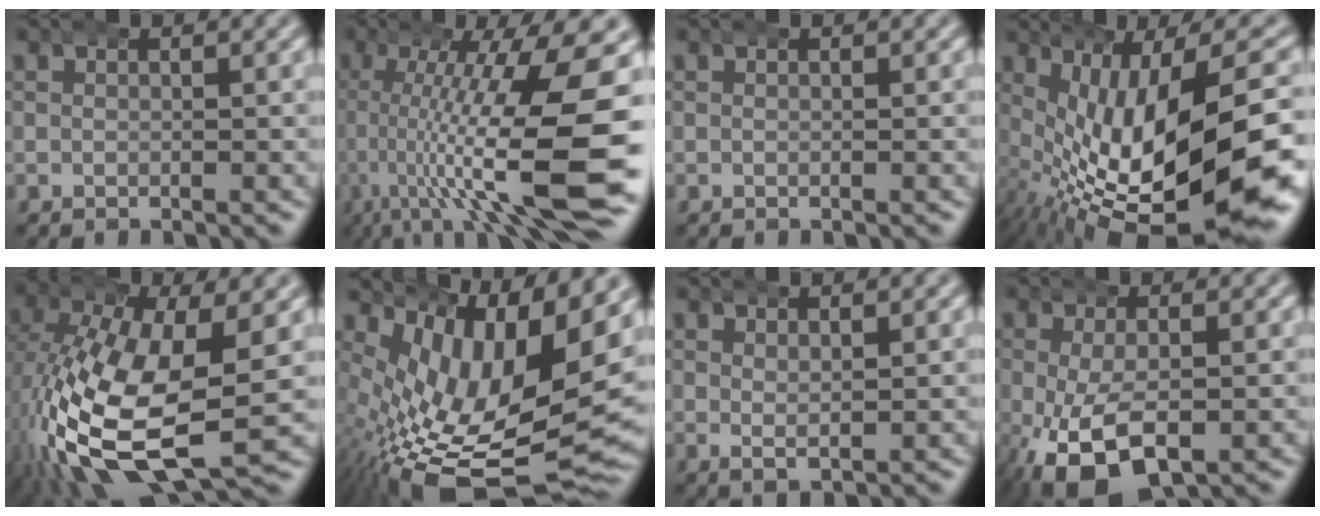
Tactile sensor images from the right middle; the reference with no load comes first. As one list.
[{"total": 13.2, "force": [-1.9, 3.5, 12.6], "torque": [-0.186, -0.003, -0.021]}, {"total": 0.0}, {"total": 16.7, "force": [-3.6, 7.3, 14.6], "torque": [-0.230, -0.039, -0.017]}, {"total": 12.9, "force": [-2.4, 6.7, 10.8], "torque": [-0.242, -0.057, 0.000]}, {"total": 14.4, "force": [-3.4, 7.3, 12.0], "torque": [-0.208, -0.045, -0.026]}, {"total": 1.2, "force": [0.6, 0.2, 1.0], "torque": [-0.017, -0.003, 0.019]}, {"total": 8.2, "force": [-3.3, 4.1, 6.3], "torque": [-0.142, -0.036, -0.028]}]